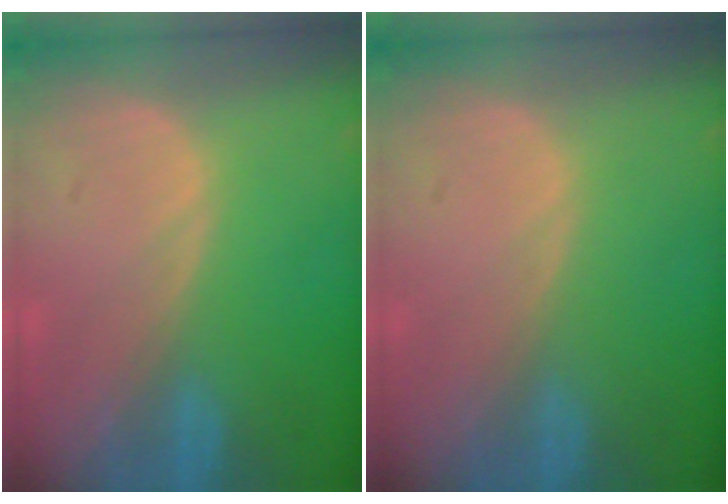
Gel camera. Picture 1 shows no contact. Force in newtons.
{"total": 0.0}